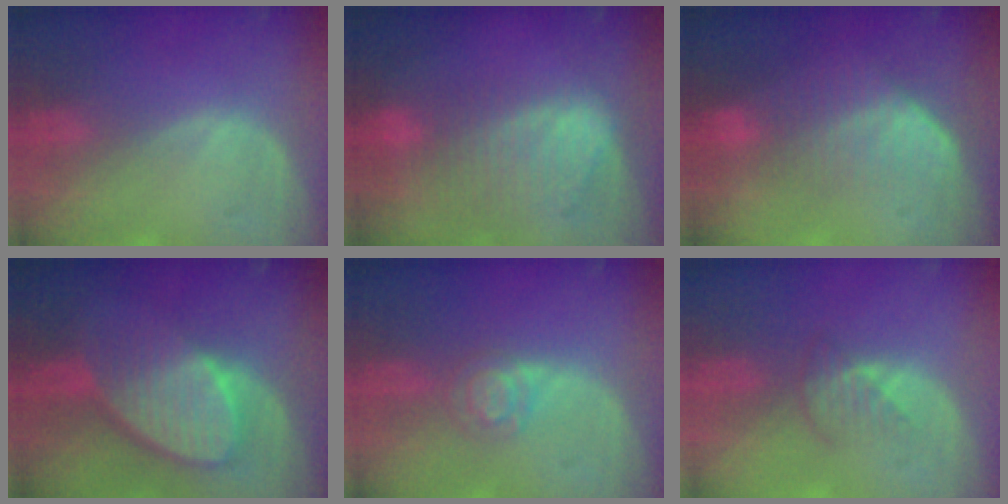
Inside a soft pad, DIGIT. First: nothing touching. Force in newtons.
{"total": 9.1, "press": 8.1, "slide": 4.3}
{"total": 7.4, "press": 6.4, "slide": 3.8}
{"total": 9.1, "press": 8.1, "slide": 4.0}
{"total": 3.8, "press": 3.7, "slide": 0.9}
{"total": 2.5, "press": 2.5, "slide": 0.4}